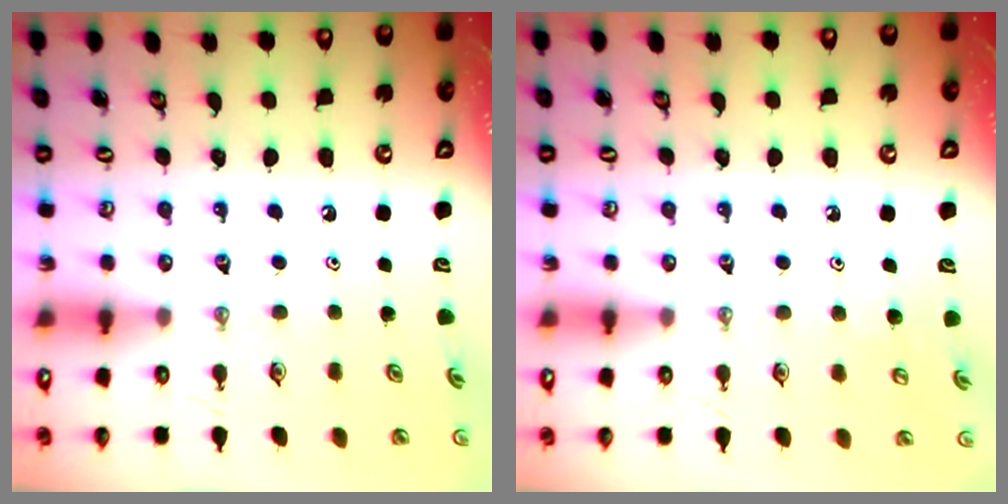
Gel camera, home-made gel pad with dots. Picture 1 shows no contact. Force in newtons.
{"total": 5.0, "press": 4.9, "slide": 0.3}